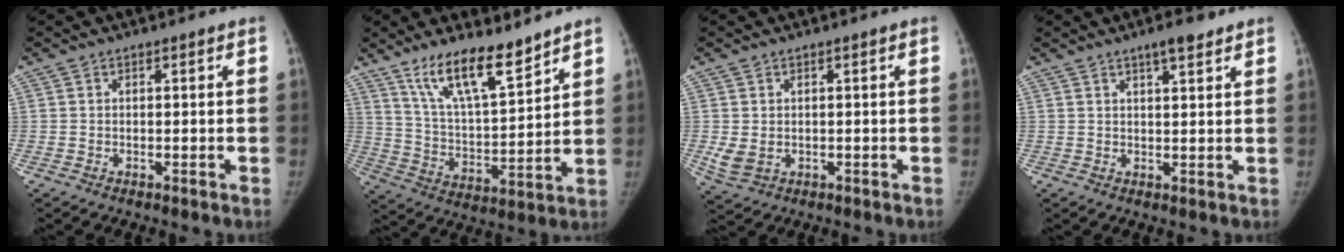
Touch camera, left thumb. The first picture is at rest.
{"total": 14.4, "force": [10.6, 3.9, 8.8], "torque": [-0.130, -0.066, 0.203]}
{"total": 3.5, "force": [-0.2, 2.7, 2.2], "torque": [-0.043, -0.010, 0.009]}
{"total": 4.2, "force": [3.0, 1.1, 2.8], "torque": [-0.036, -0.016, 0.044]}